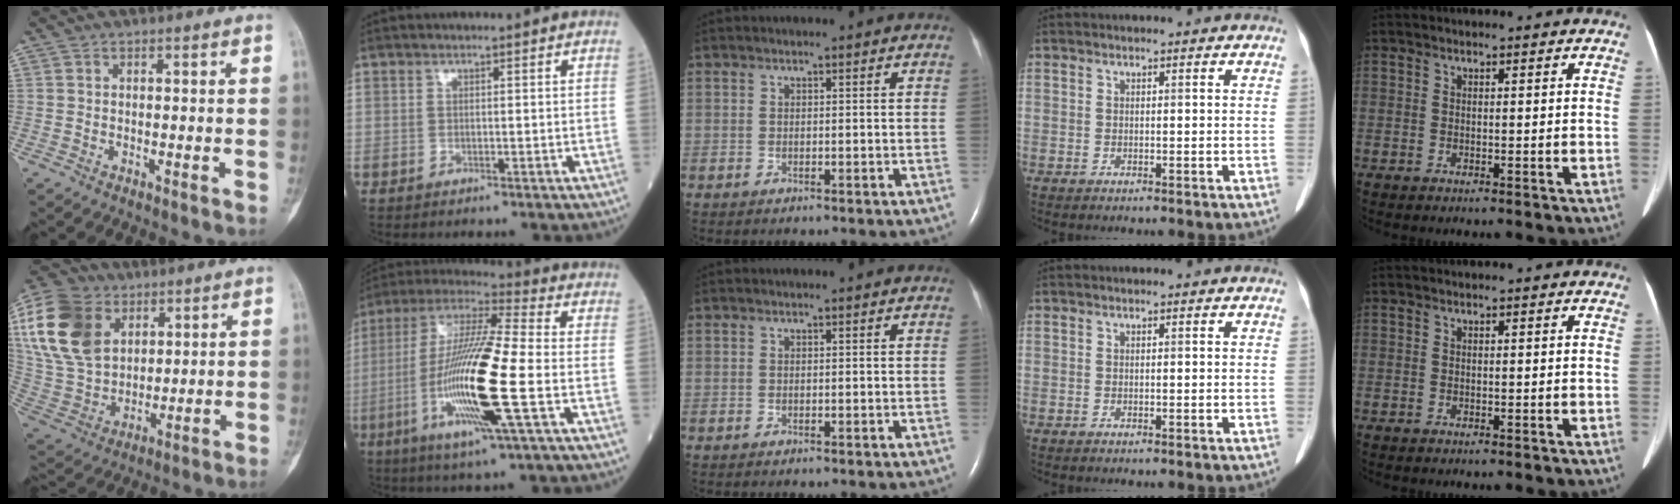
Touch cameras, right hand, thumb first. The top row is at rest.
{"thumb": {"total": 19.7, "force": [7.3, 13.9, 12.0], "torque": [-0.236, -0.011, 0.142]}, "index": {"total": 18.4, "force": [-4.4, 0.7, 17.9], "torque": [-0.364, -0.016, -0.090]}}